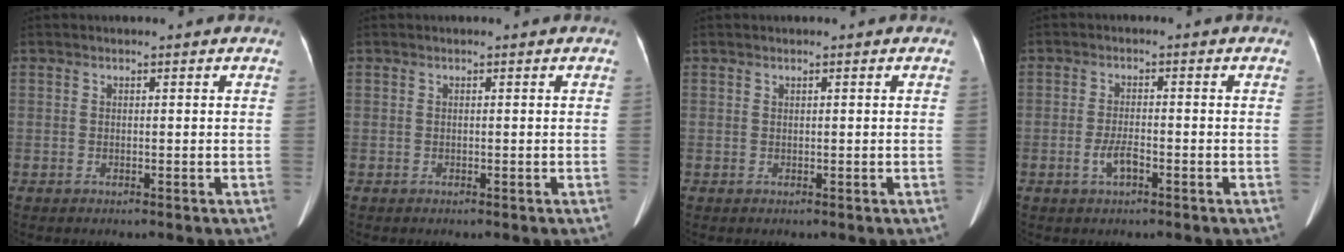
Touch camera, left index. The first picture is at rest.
{"total": 0.0}
{"total": 0.0}
{"total": 2.9, "force": [-1.4, 0.7, 2.4], "torque": [-0.052, -0.001, -0.027]}